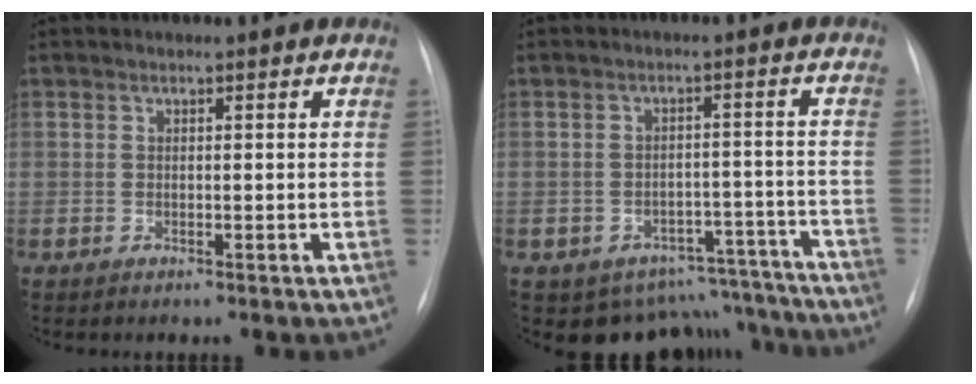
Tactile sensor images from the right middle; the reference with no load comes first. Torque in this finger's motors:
{"motor_torque": [0.58, -0.75, 0.05, 0.02]}